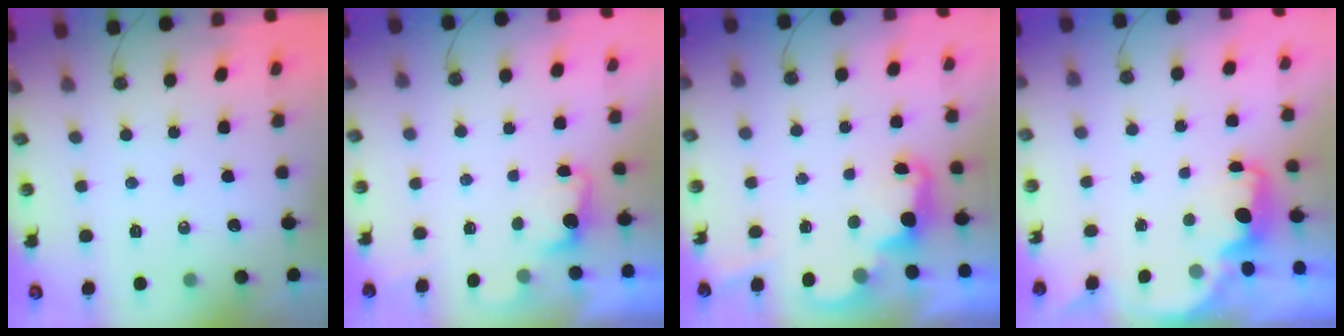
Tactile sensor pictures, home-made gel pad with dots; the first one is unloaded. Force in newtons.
{"total": 1.3, "press": 1.0, "slide": 0.8}
{"total": 2.5, "press": 2.5, "slide": 0.6}
{"total": 2.3, "press": 2.2, "slide": 0.6}